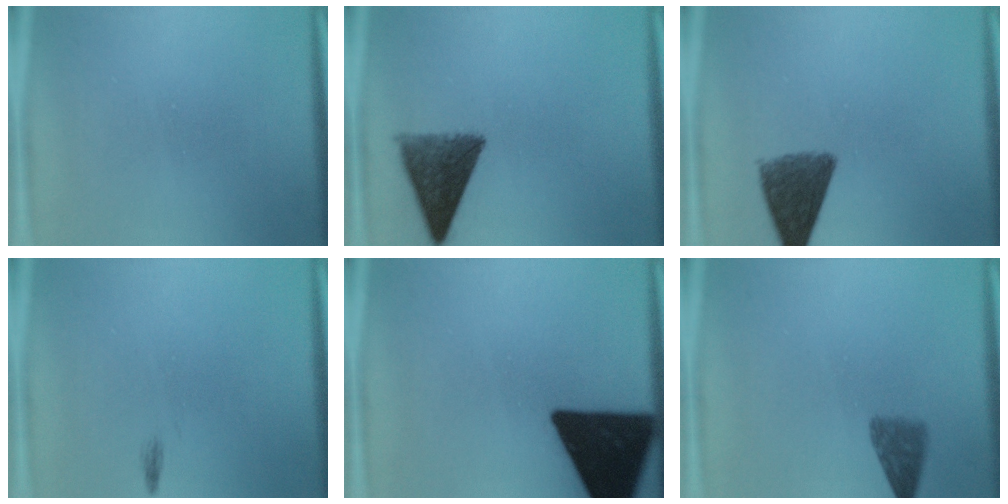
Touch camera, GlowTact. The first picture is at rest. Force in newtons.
{"total": 9.8}
{"total": 8.8}
{"total": 0.5}
{"total": 18.0}
{"total": 3.6}